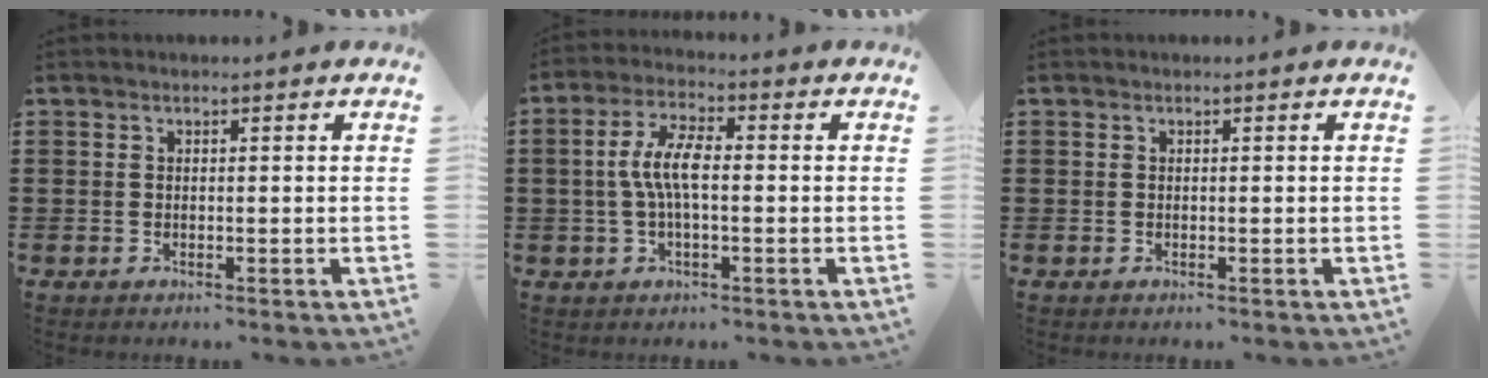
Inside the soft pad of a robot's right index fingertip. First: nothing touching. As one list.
[{"total": 6.2, "force": [-0.3, 2.0, 5.9], "torque": [-0.128, 0.000, -0.013]}, {"total": 0.0}]